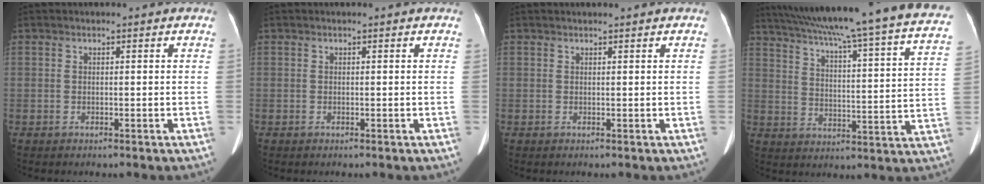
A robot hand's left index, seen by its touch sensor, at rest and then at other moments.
{"total": 0.0}
{"total": 1.6, "force": [1.5, -0.1, 0.6], "torque": [-0.007, 0.019, 0.023]}
{"total": 32.9, "force": [28.5, 0.8, 16.5], "torque": [-0.241, -0.062, 0.356]}